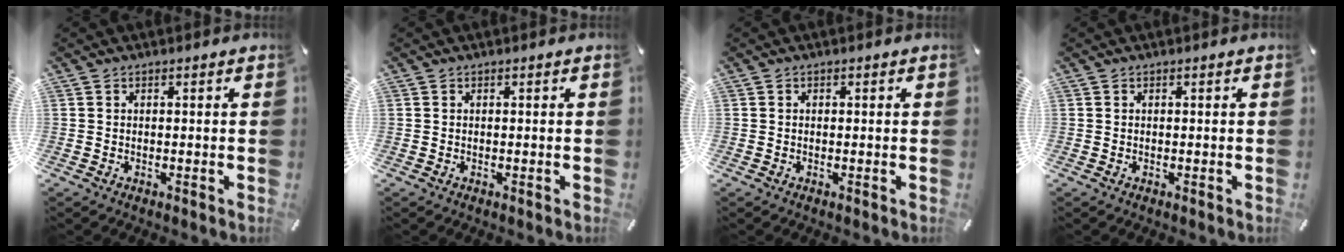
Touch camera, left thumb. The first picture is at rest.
{"total": 0.0}
{"total": 0.0}
{"total": 0.0}